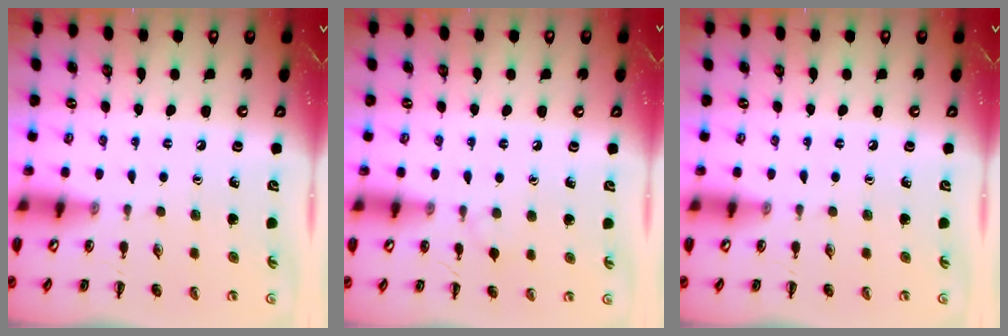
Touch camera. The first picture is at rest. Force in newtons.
{"total": 4.2, "press": 3.9, "slide": 1.6}
{"total": 0.0}